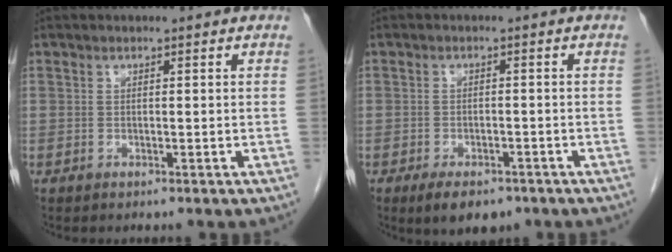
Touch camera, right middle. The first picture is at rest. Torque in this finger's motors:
{"motor_torque": [0.60, -0.37, -0.02, 0.02]}